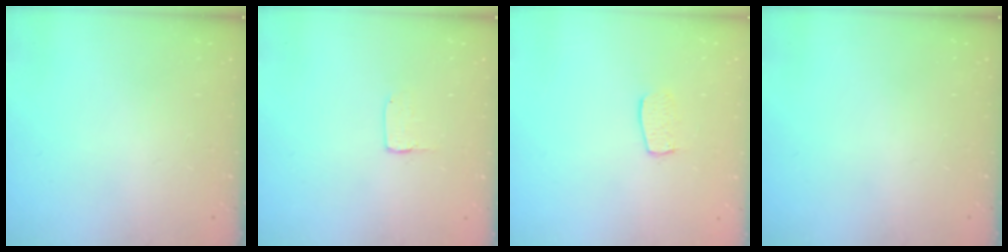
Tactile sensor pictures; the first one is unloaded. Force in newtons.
{"total": 2.0, "press": 2.0, "slide": 0.0}
{"total": 5.9, "press": 5.9, "slide": 0.3}
{"total": 0.0}